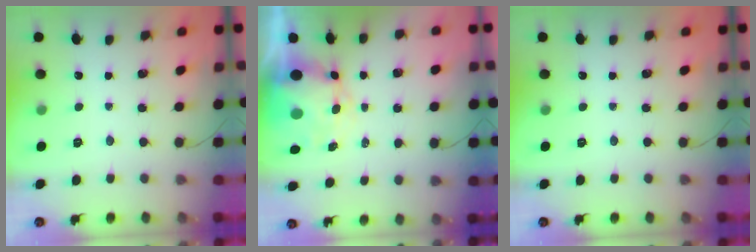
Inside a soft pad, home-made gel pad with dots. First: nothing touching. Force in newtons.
{"total": 9.2, "press": 9.0, "slide": 2.1}
{"total": 0.0}